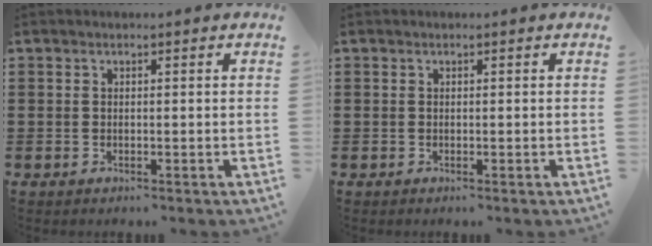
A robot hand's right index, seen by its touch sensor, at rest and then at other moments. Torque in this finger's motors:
{"motor_torque": [0.41, 0.25, 0.03, -0.01]}